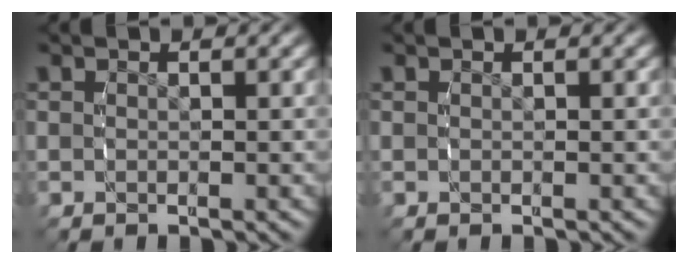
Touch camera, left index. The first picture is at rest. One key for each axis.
{"total": 0.0}